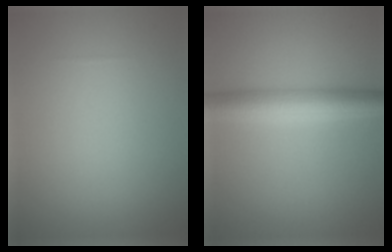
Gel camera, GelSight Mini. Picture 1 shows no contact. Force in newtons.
{"total": 4.9, "press": 4.9, "slide": 0.1}